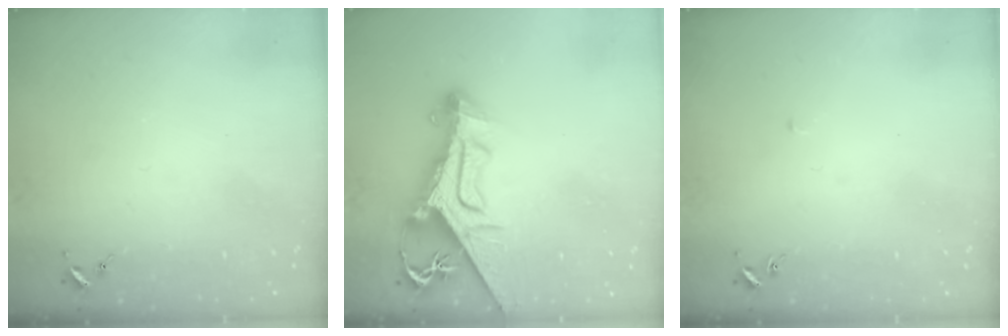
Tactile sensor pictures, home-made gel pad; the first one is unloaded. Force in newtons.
{"total": 14.2, "press": 14.2, "slide": 1.5}
{"total": 1.6, "press": 1.6, "slide": 0.1}